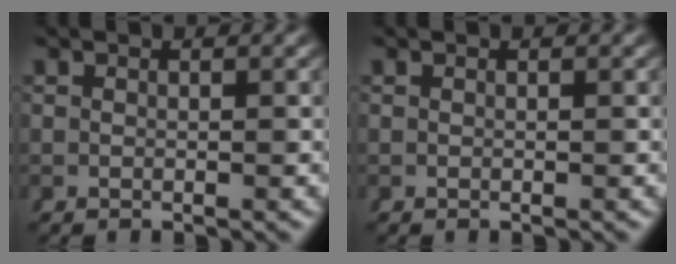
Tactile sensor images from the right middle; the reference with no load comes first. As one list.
[{"total": 0.0}]